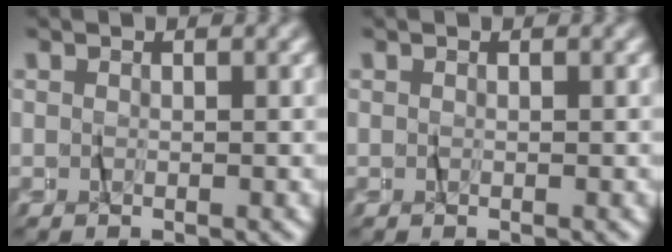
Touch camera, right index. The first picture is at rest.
{"total": 0.0}